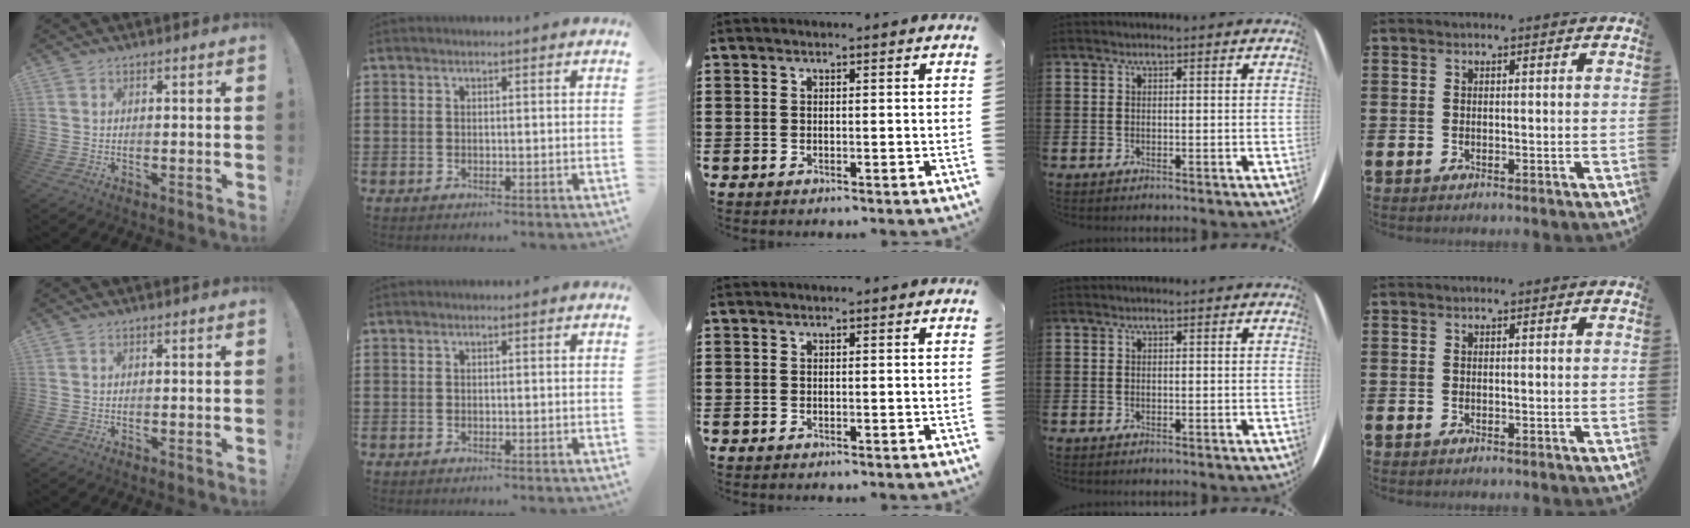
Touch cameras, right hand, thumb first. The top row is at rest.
{}